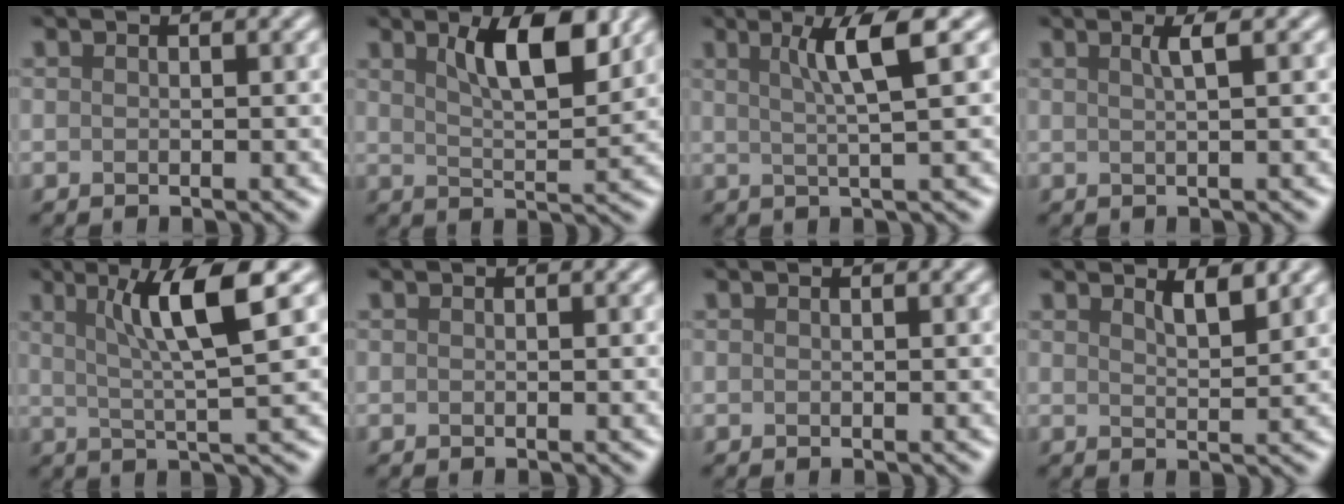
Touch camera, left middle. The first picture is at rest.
{"total": 5.5, "force": [2.8, 1.7, 4.5], "torque": [-0.071, -0.002, 0.046]}
{"total": 4.3, "force": [1.5, 0.5, 4.0], "torque": [-0.061, 0.002, 0.025]}
{"total": 1.7, "force": [0.6, 0.5, 1.5], "torque": [-0.020, 0.002, 0.006]}
{"total": 6.5, "force": [2.4, 0.8, 6.0], "torque": [-0.101, 0.003, 0.042]}
{"total": 0.0}
{"total": 0.0}
{"total": 2.2, "force": [1.7, 0.5, 1.3], "torque": [-0.018, -0.001, 0.028]}